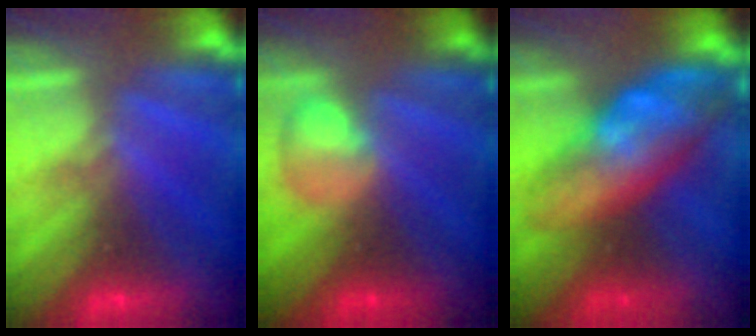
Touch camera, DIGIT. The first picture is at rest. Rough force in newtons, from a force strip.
{"total": 2.4}
{"total": 6.6}